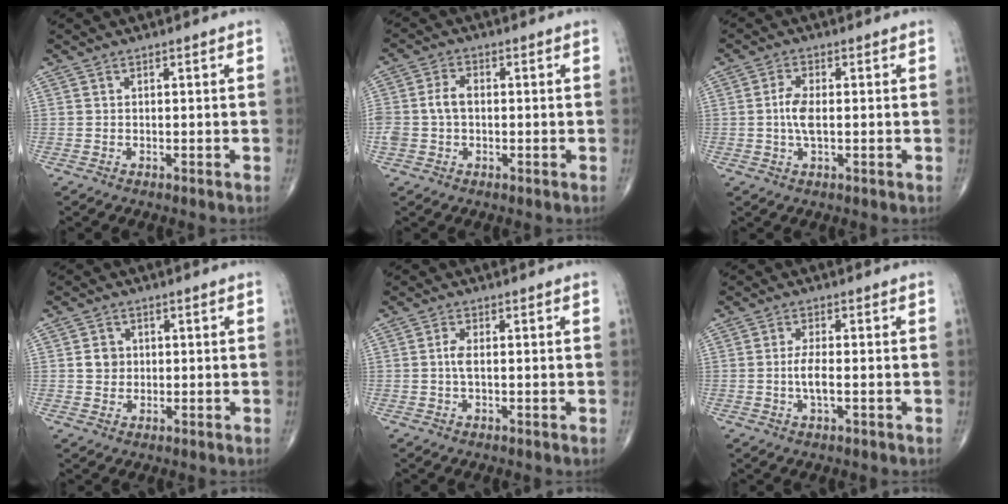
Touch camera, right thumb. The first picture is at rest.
{"total": 5.5, "force": [-0.3, 3.8, 4.0], "torque": [-0.093, 0.020, -0.008]}
{"total": 4.2, "force": [-0.2, 1.7, 3.8], "torque": [-0.083, 0.001, -0.007]}
{"total": 3.3, "force": [0.4, 2.9, 1.3], "torque": [-0.005, 0.002, 0.006]}
{"total": 2.1, "force": [-0.1, 0.7, 1.9], "torque": [-0.045, -0.002, -0.005]}
{"total": 3.5, "force": [-0.7, 1.0, 3.3], "torque": [-0.070, -0.001, -0.014]}